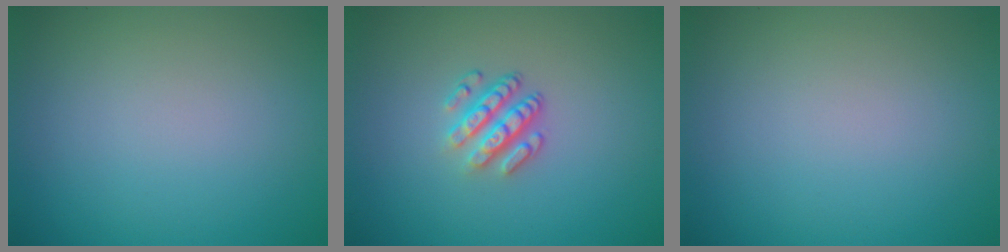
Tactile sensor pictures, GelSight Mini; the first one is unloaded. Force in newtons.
{"total": 3.3, "press": 2.5, "slide": 2.2}
{"total": 0.0}